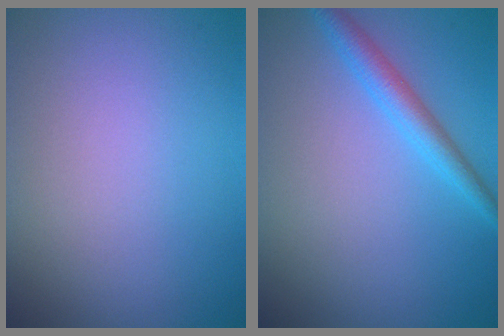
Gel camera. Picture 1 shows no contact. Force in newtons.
{"total": 2.5, "press": 2.5, "slide": 0.0}